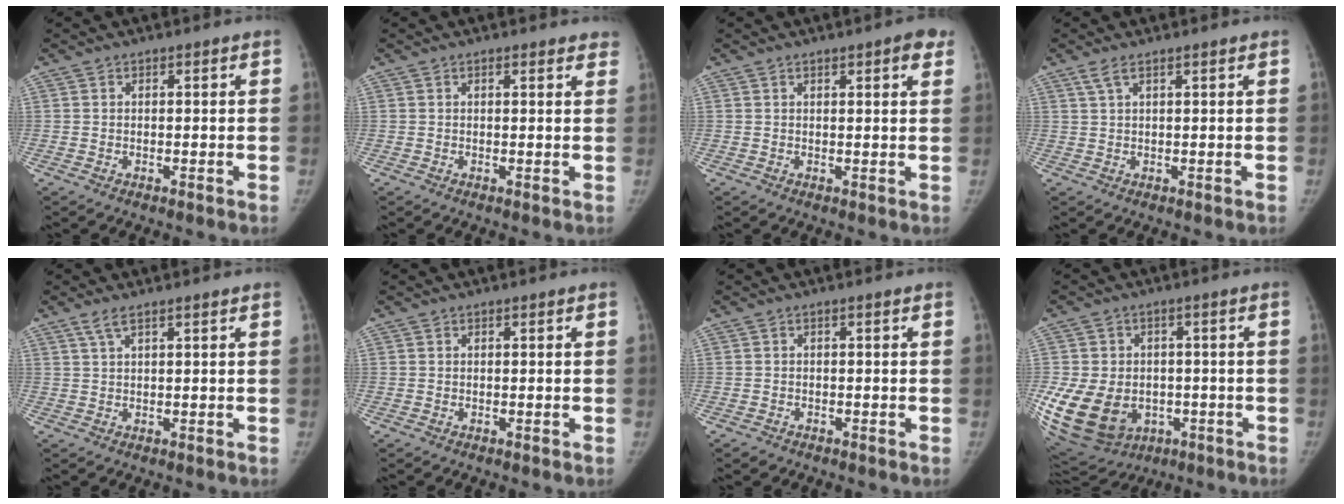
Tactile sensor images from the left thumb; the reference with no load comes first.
{"total": 2.8, "force": [2.1, 0.9, 1.5], "torque": [0.001, 0.000, 0.019]}
{"total": 4.3, "force": [2.5, 1.1, 3.3], "torque": [-0.032, -0.007, 0.026]}
{"total": 2.4, "force": [1.6, 0.5, 1.7], "torque": [-0.045, 0.007, 0.037]}
{"total": 2.5, "force": [1.7, 0.5, 1.8], "torque": [-0.044, 0.005, 0.039]}
{"total": 0.0}
{"total": 1.0, "force": [-0.7, 0.7, 0.2], "torque": [-0.006, 0.001, -0.011]}
{"total": 22.0, "force": [-5.3, 17.0, 12.8], "torque": [-0.285, 0.006, -0.055]}